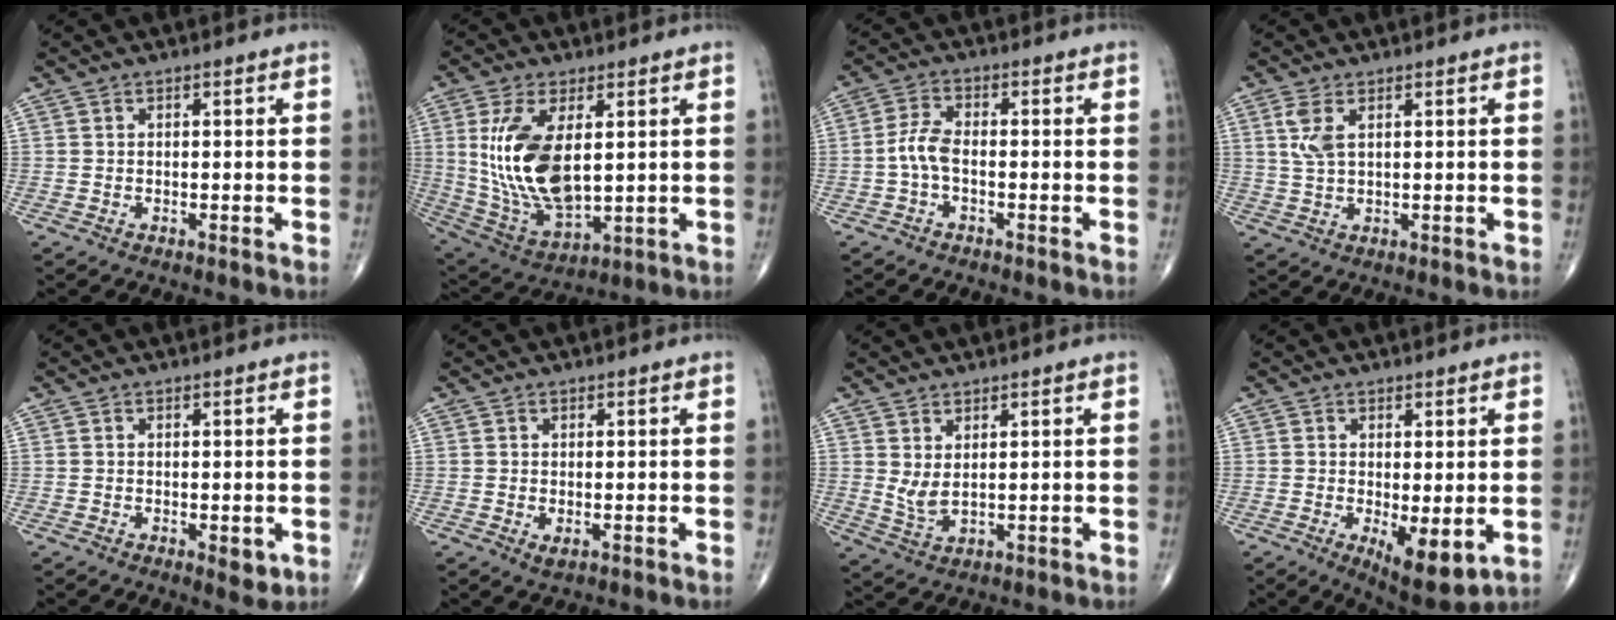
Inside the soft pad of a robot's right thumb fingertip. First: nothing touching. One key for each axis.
{"total": 16.4, "fx": 2.7, "fy": 8.0, "fz": 14.1, "tx": -0.278, "ty": -0.021, "tz": 0.069}
{"total": 4.1, "fx": -1.1, "fy": 1.8, "fz": 3.5, "tx": -0.079, "ty": 0.013, "tz": -0.029}
{"total": 4.1, "fx": 1.6, "fy": 1.7, "fz": 3.4, "tx": -0.082, "ty": 0.000, "tz": 0.037}
{"total": 2.7, "fx": -0.6, "fy": 1.3, "fz": 2.4, "tx": -0.024, "ty": -0.006, "tz": -0.004}
{"total": 1.2, "fx": -0.2, "fy": 0.6, "fz": 1.0, "tx": -0.018, "ty": -0.005, "tz": 0.000}
{"total": 3.8, "fx": 1.4, "fy": 1.4, "fz": 3.3, "tx": -0.066, "ty": -0.017, "tz": 0.036}
{"total": 7.5, "fx": -1.4, "fy": 2.7, "fz": 6.8, "tx": -0.099, "ty": -0.024, "tz": -0.011}